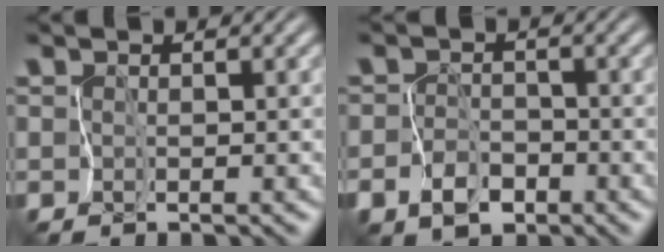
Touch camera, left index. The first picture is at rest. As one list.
[{"total": 3.8, "force": [-2.1, 2.8, 1.6], "torque": [-0.018, 0.005, -0.042]}]